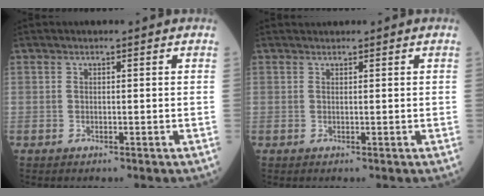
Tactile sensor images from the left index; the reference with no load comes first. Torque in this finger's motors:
{"motor_torque": [-0.09, -0.31, 0.06, 0.02]}